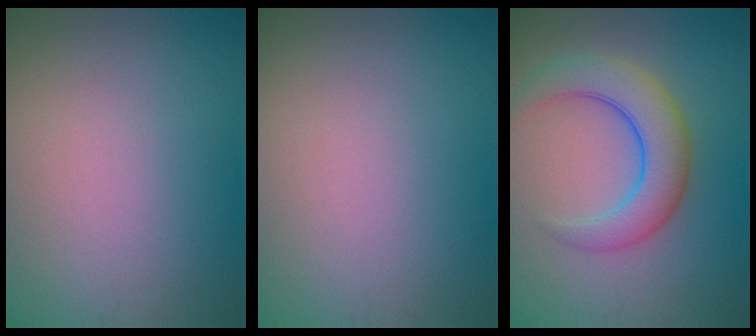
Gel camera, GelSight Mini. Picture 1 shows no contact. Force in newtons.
{"total": 0.0}
{"total": 5.5, "press": 5.5, "slide": 0.3}